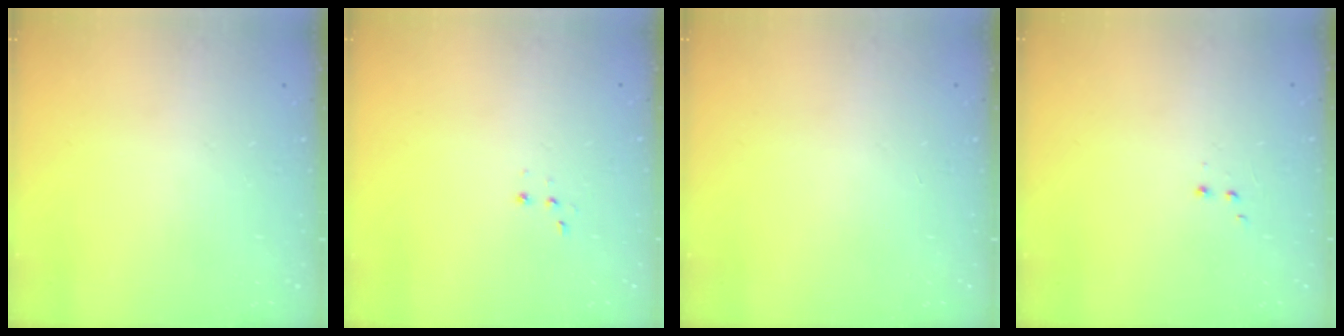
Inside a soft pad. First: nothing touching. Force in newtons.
{"total": 2.8, "press": 2.7, "slide": 0.7}
{"total": 0.0}
{"total": 1.9, "press": 1.8, "slide": 0.5}